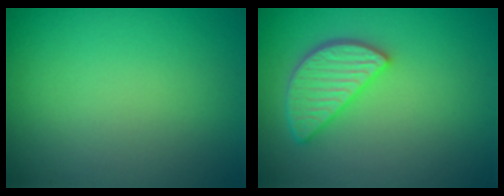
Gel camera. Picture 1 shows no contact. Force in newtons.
{"total": 4.1, "press": 3.5, "slide": 2.1}